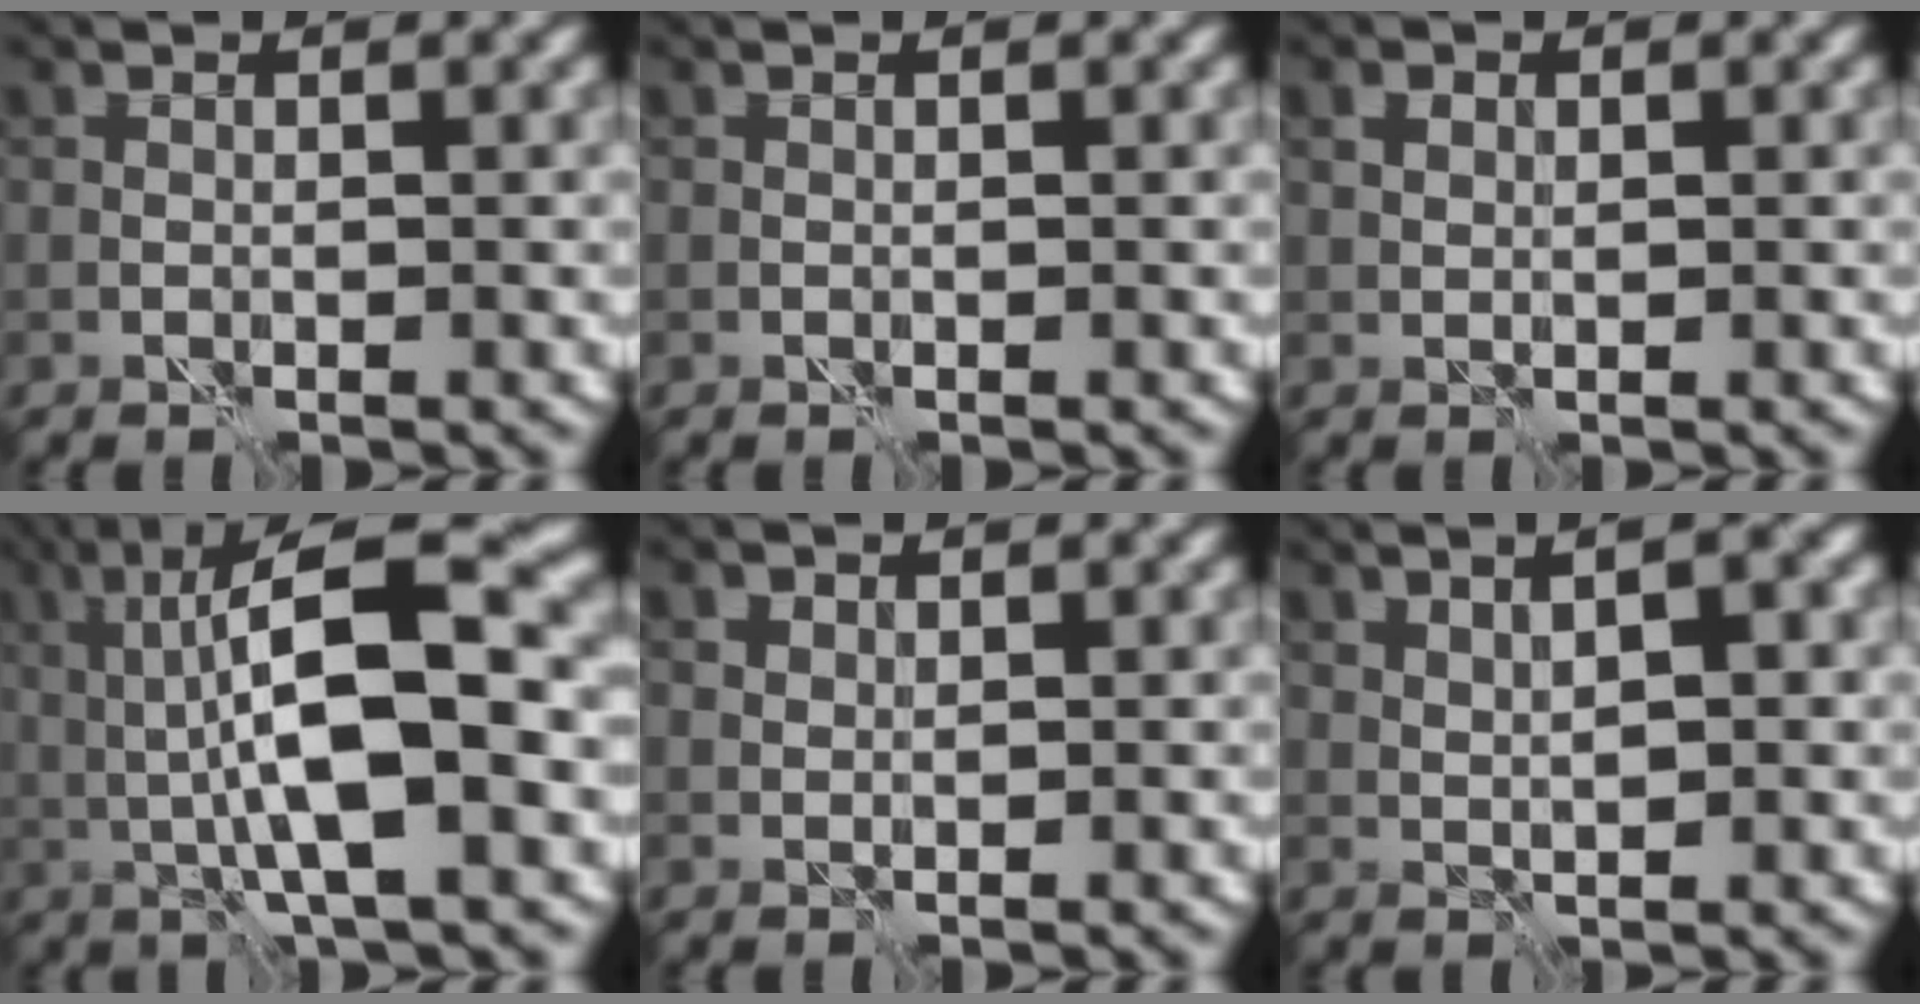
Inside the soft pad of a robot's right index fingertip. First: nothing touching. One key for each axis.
{"total": 0.0}
{"total": 1.0, "fx": 0.5, "fy": 0.7, "fz": 0.5, "tx": -0.009, "ty": 0.005, "tz": 0.008}
{"total": 10.9, "fx": 0.5, "fy": 3.2, "fz": 10.5, "tx": -0.179, "ty": 0.010, "tz": 0.004}
{"total": 0.8, "fx": 0.6, "fy": 0.5, "fz": 0.1, "tx": -0.002, "ty": 0.002, "tz": 0.009}
{"total": 4.3, "fx": 1.6, "fy": 1.8, "fz": 3.5, "tx": -0.049, "ty": 0.023, "tz": 0.012}